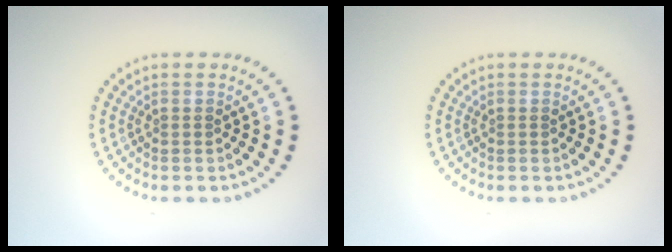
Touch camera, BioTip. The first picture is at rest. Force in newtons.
{"total": 0.0}